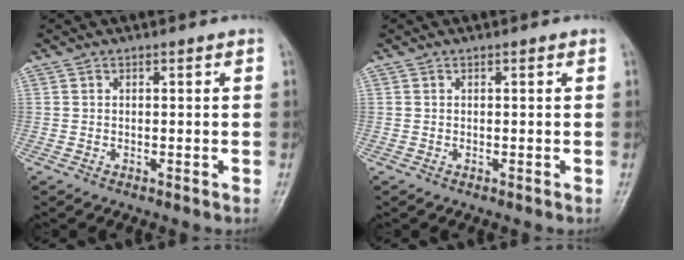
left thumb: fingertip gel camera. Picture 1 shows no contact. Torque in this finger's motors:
{"motor_torque": [0.00, 0.00, -0.03, 0.02, 0.00]}